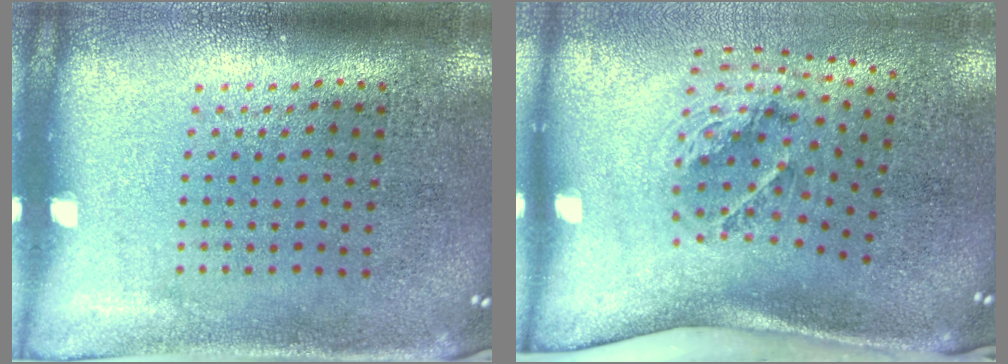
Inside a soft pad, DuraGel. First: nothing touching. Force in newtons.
{"total": 1.9, "press": 1.2, "slide": 1.5}